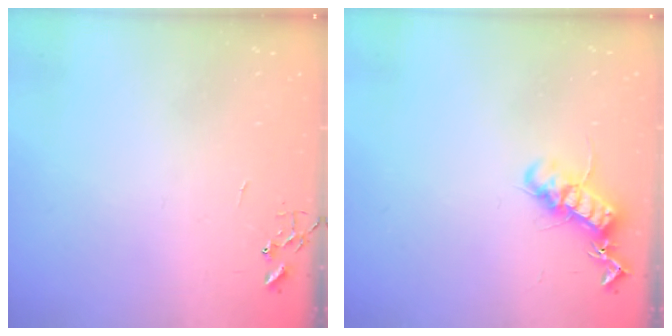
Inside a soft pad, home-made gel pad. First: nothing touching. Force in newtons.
{"total": 12.9, "press": 12.9, "slide": 0.3}